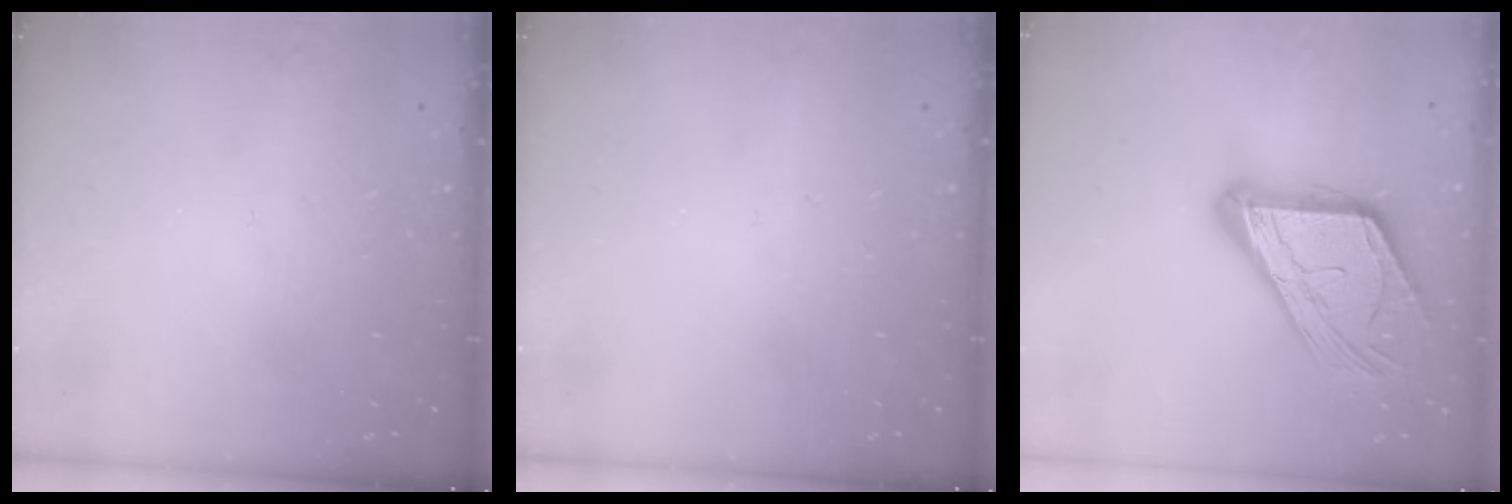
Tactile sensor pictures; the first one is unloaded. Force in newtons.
{"total": 0.0}
{"total": 17.1, "press": 17.0, "slide": 1.6}